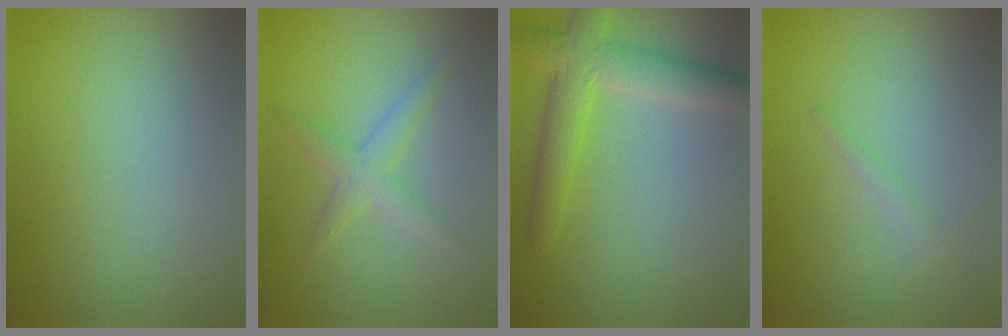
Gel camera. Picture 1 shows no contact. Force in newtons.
{"total": 2.3, "press": 2.3, "slide": 0.1}
{"total": 4.8, "press": 4.8, "slide": 0.2}
{"total": 0.9, "press": 0.9, "slide": 0.0}